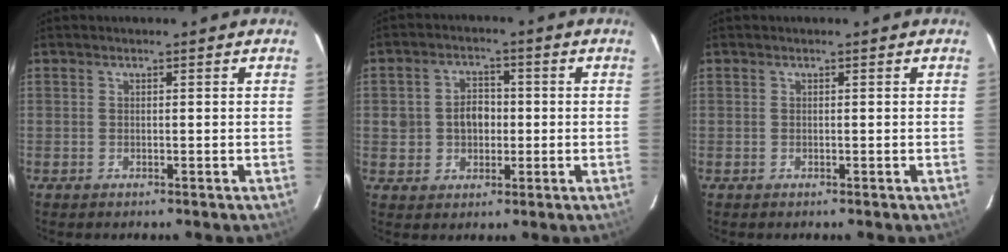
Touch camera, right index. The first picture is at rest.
{"total": 5.8, "force": [-0.2, 4.9, 3.1], "torque": [-0.059, 0.016, 0.004]}
{"total": 0.0}